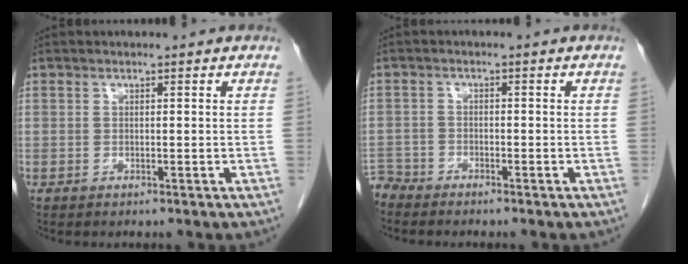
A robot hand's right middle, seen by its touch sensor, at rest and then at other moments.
{"total": 3.2, "force": [-3.1, 0.6, -0.4], "torque": [0.010, -0.008, -0.061]}